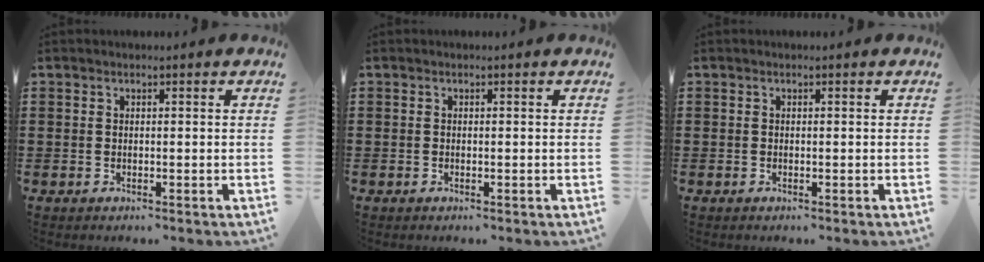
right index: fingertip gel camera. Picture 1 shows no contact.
{"total": 0.0}
{"total": 0.0}